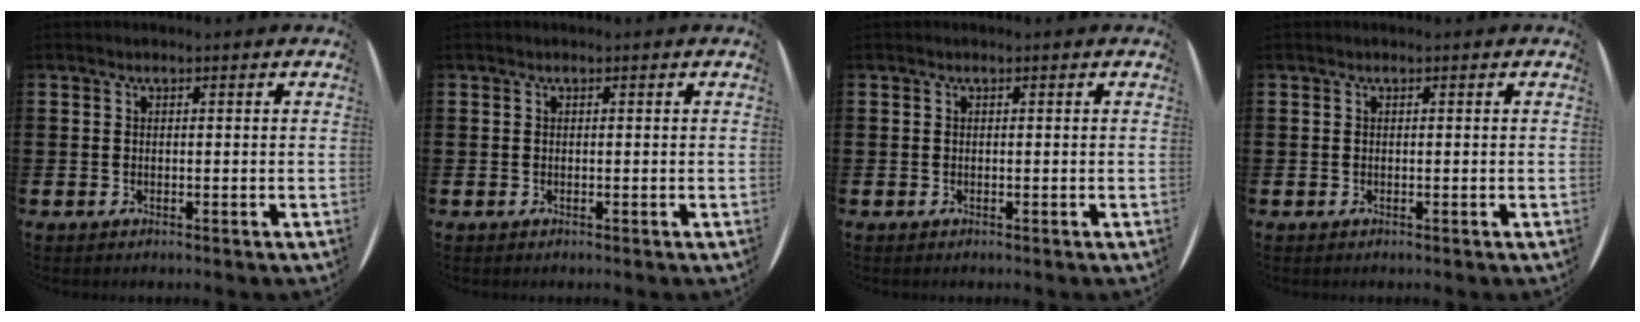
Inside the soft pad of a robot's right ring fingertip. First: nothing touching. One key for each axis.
{"total": 0.0}
{"total": 0.0}
{"total": 0.0}